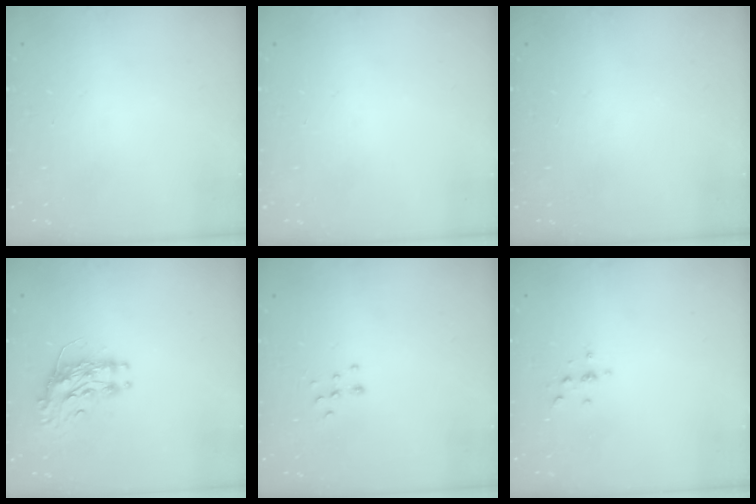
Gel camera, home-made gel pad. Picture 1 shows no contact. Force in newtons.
{"total": 0.0}
{"total": 0.0}
{"total": 9.1, "press": 9.0, "slide": 1.0}
{"total": 5.9, "press": 5.9, "slide": 0.4}
{"total": 2.3, "press": 2.2, "slide": 0.2}